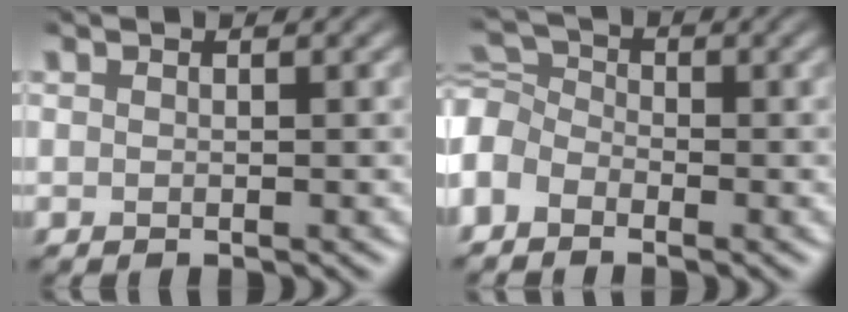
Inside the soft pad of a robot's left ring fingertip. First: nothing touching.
{"total": 3.8, "force": [-2.2, 2.6, 1.6], "torque": [-0.038, 0.009, -0.064]}